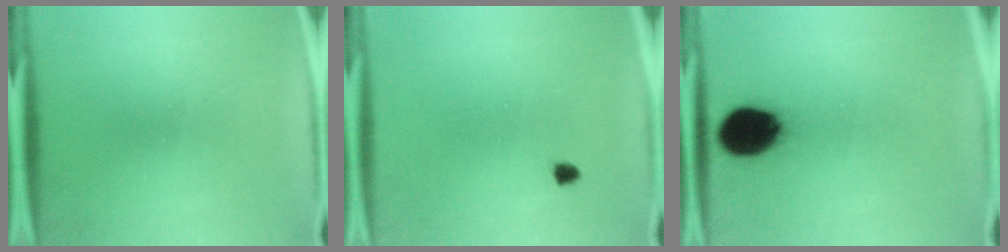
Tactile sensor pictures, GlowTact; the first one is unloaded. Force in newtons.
{"total": 1.0}
{"total": 13.2}